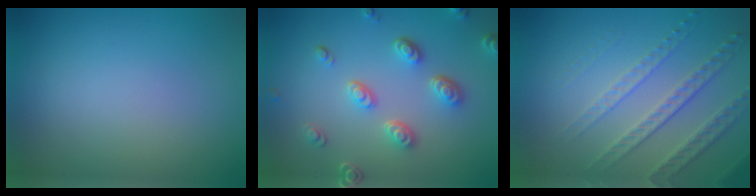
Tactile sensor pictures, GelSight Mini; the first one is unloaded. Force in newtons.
{"total": 3.8, "press": 3.2, "slide": 2.0}
{"total": 3.5, "press": 3.1, "slide": 1.7}